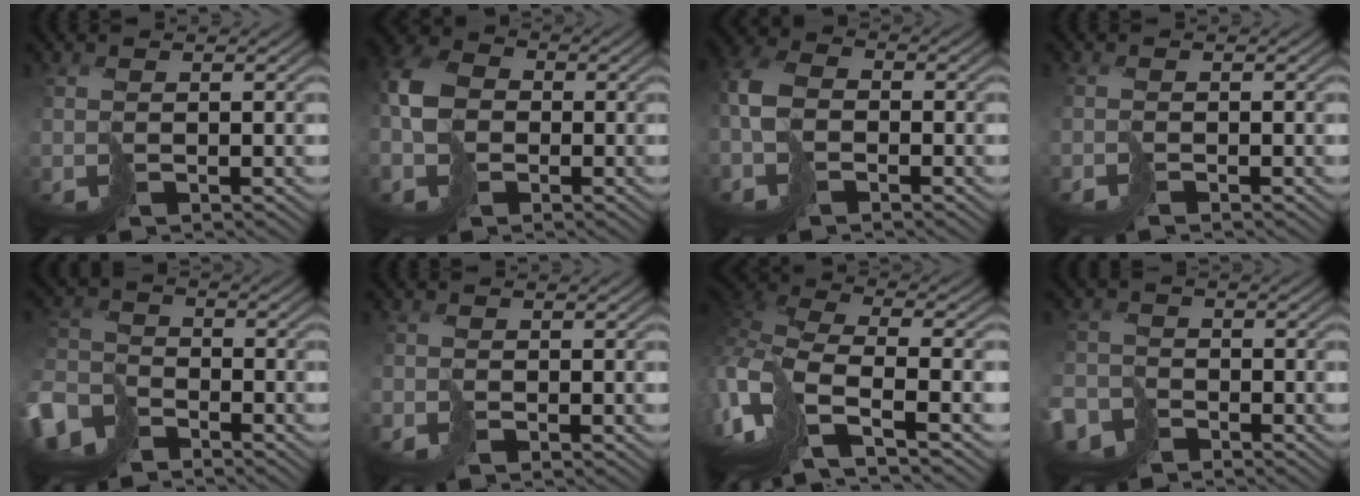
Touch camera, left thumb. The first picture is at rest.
{"total": 7.1, "force": [-1.3, 5.6, 4.2], "torque": [-0.123, -0.006, -0.034]}
{"total": 5.5, "force": [-1.7, 3.8, 3.6], "torque": [-0.099, -0.001, -0.044]}
{"total": 0.9, "force": [-0.8, 0.1, 0.2], "torque": [-0.005, -0.001, -0.021]}
{"total": 7.7, "force": [-5.2, 4.7, 3.2], "torque": [-0.088, -0.018, -0.116]}
{"total": 1.3, "force": [-0.9, 0.8, 0.4], "torque": [-0.011, -0.006, -0.020]}
{"total": 12.3, "force": [-5.4, 5.2, 9.7], "torque": [-0.266, -0.019, -0.087]}
{"total": 4.6, "force": [-3.5, 2.9, 0.8], "torque": [-0.020, -0.011, -0.074]}